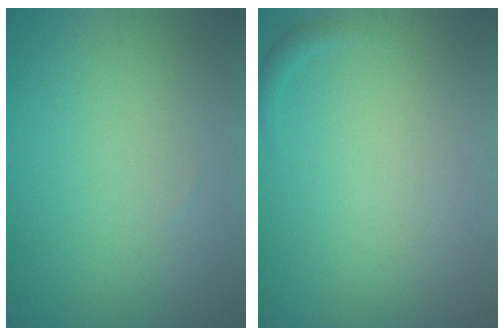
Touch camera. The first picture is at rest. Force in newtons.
{"total": 0.6, "press": 0.6, "slide": 0.1}